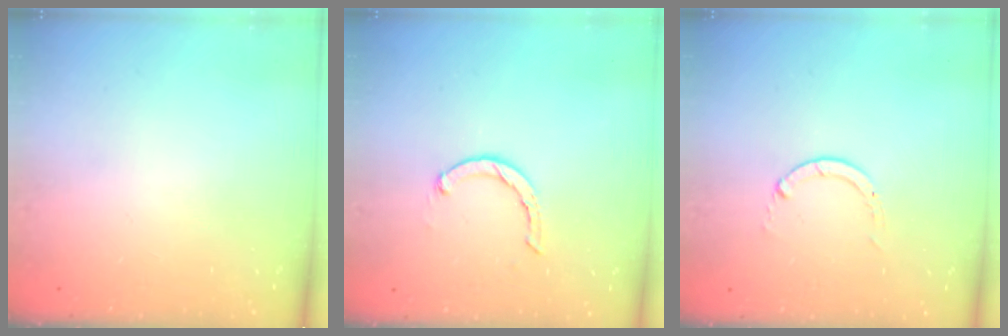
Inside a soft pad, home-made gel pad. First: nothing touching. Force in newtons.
{"total": 1.9, "press": 1.9, "slide": 0.3}
{"total": 0.0}